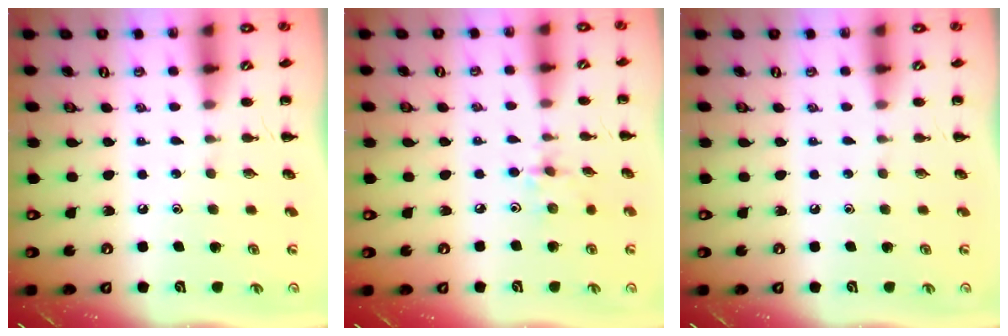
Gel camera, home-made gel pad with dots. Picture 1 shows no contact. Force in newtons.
{"total": 2.4, "press": 2.4, "slide": 0.5}
{"total": 0.0}